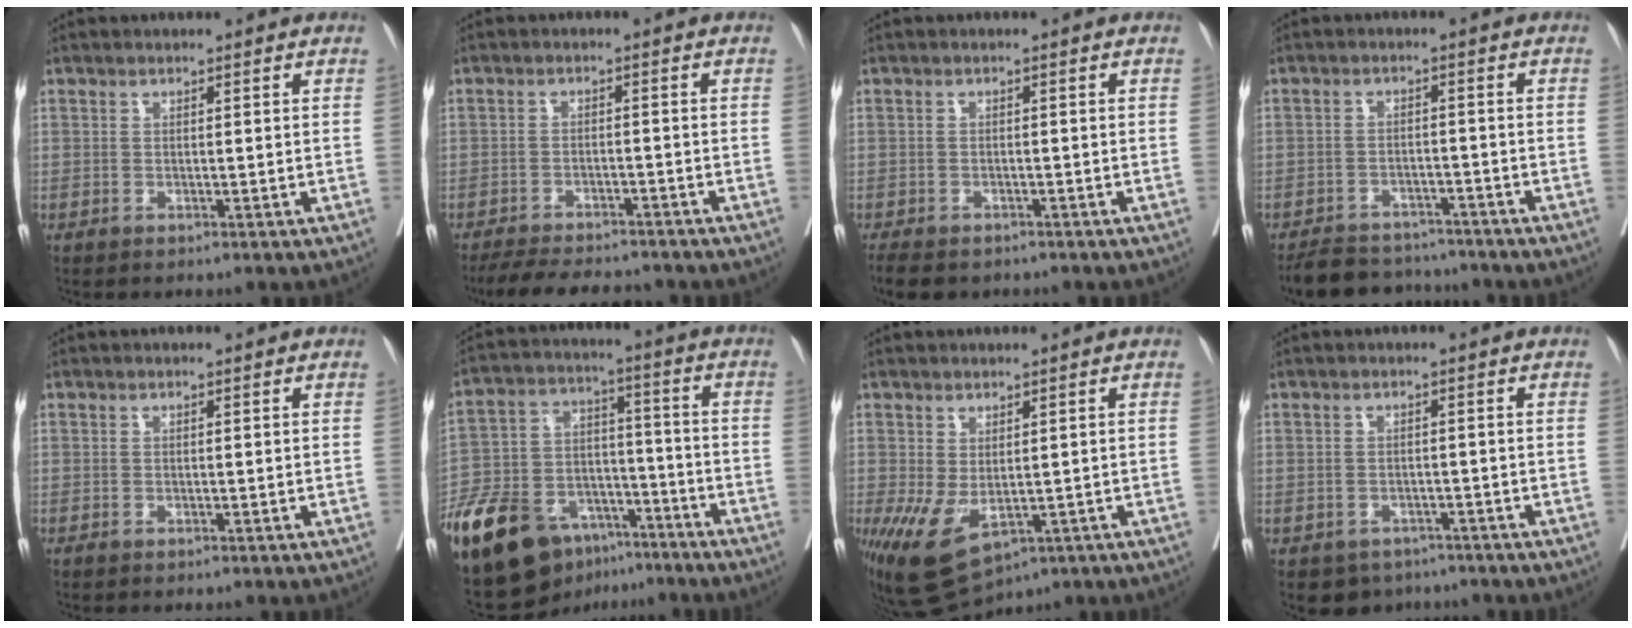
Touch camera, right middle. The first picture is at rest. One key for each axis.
{"total": 10.2, "fx": -9.2, "fy": 2.3, "fz": 3.6, "tx": -0.052, "ty": -0.005, "tz": -0.132}
{"total": 6.2, "fx": -5.1, "fy": 2.6, "fz": 2.6, "tx": -0.039, "ty": -0.008, "tz": -0.069}
{"total": 9.3, "fx": -8.6, "fy": 2.9, "fz": 1.9, "tx": -0.024, "ty": 0.008, "tz": -0.124}
{"total": 0.0}
{"total": 22.7, "fx": -14.9, "fy": 12.0, "fz": 12.1, "tx": -0.284, "ty": 0.011, "tz": -0.259}
{"total": 9.3, "fx": -3.4, "fy": 4.7, "fz": 7.3, "tx": -0.130, "ty": -0.019, "tz": -0.038}
{"total": 4.3, "fx": -3.3, "fy": 2.8, "fz": 0.2, "tx": 0.006, "ty": 0.008, "tz": -0.045}